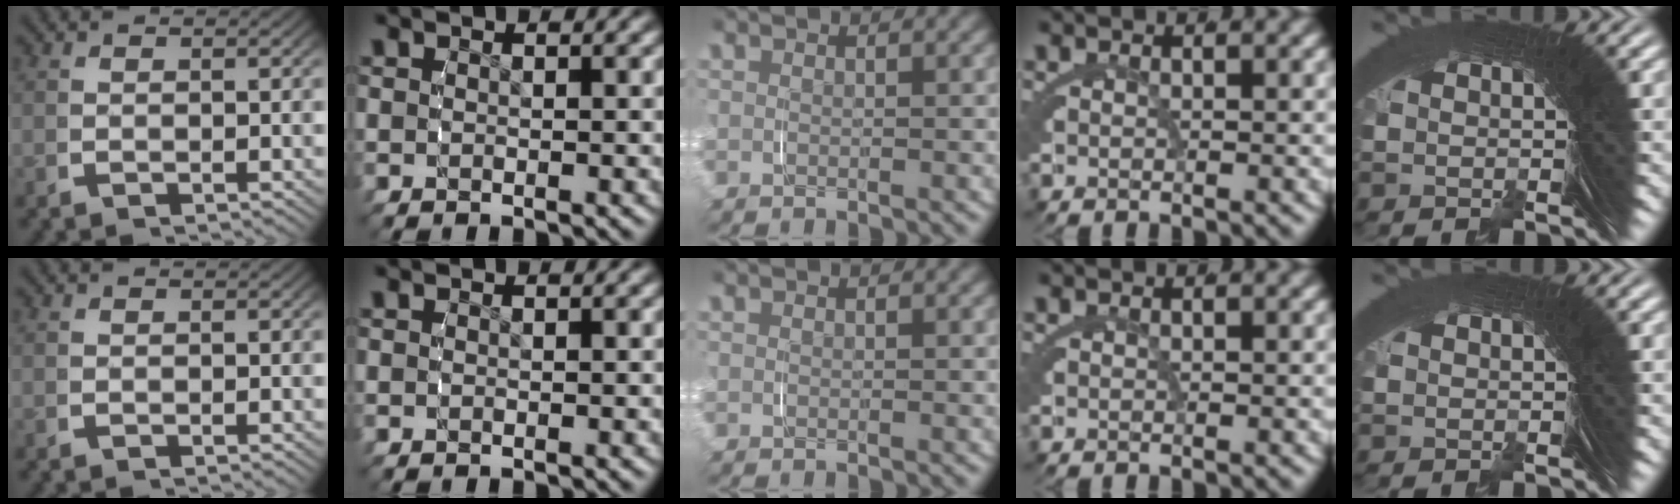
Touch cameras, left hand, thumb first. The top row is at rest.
{}